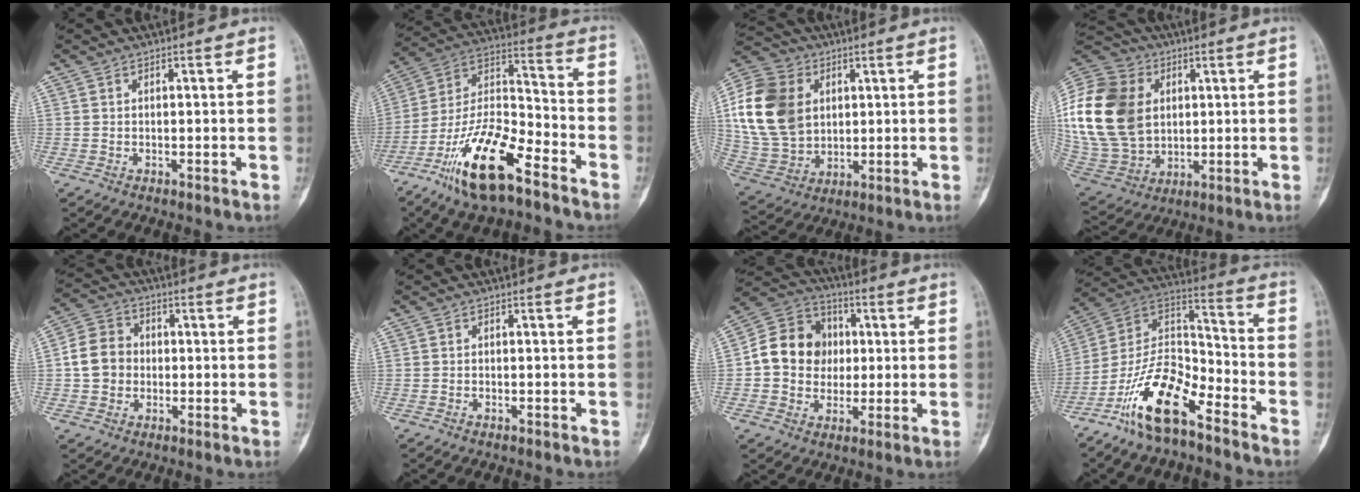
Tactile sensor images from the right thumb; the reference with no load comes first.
{"total": 18.5, "force": [-11.5, 6.1, 13.0], "torque": [-0.240, 0.072, -0.215]}
{"total": 18.6, "force": [3.8, 14.1, 11.5], "torque": [-0.219, -0.001, 0.078]}
{"total": 26.7, "force": [4.6, 20.2, 16.9], "torque": [-0.365, 0.010, 0.098]}
{"total": 7.9, "force": [-0.4, 6.9, 3.8], "torque": [-0.055, 0.019, -0.017]}
{"total": 0.5, "force": [-0.4, 0.2, 0.2], "torque": [-0.013, 0.003, -0.006]}
{"total": 13.0, "force": [0.6, 11.3, 6.3], "torque": [-0.081, 0.022, 0.002]}
{"total": 16.1, "force": [-10.4, 6.1, 10.7], "torque": [-0.191, 0.082, -0.200]}